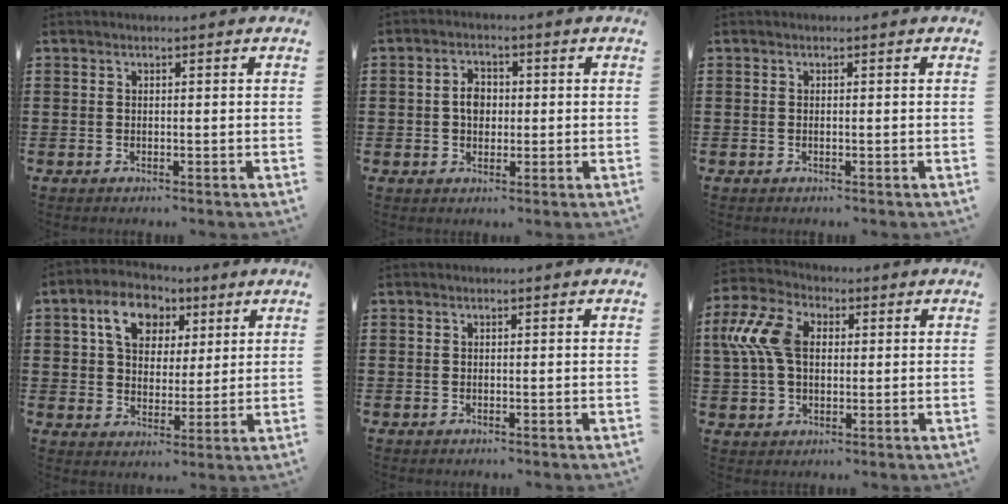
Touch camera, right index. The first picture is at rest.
{"total": 3.5, "force": [0.0, 2.5, 2.5], "torque": [-0.045, 0.006, -0.004]}
{"total": 0.0}
{"total": 8.2, "force": [3.7, 6.0, 4.3], "torque": [-0.088, 0.013, 0.063]}
{"total": 0.0}
{"total": 9.4, "force": [1.5, 6.0, 7.1], "torque": [-0.188, 0.003, 0.021]}